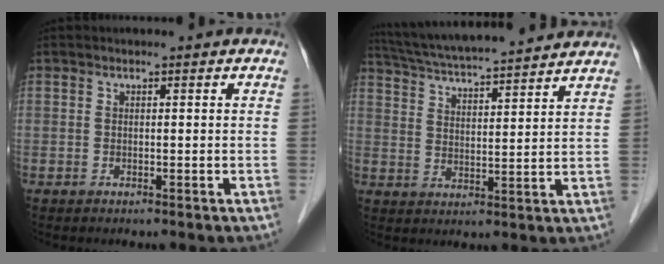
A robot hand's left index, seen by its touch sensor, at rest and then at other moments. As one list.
[{"total": 18.6, "force": [16.8, 1.1, 7.9], "torque": [-0.140, 0.034, 0.252]}]